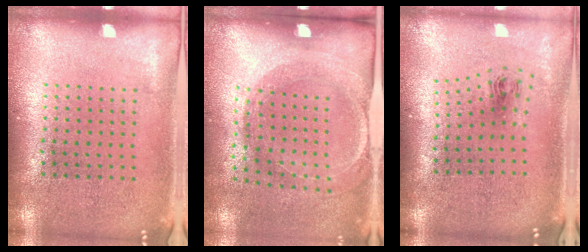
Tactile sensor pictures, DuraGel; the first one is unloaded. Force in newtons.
{"total": 1.6, "press": 1.4, "slide": 0.8}
{"total": 1.0, "press": 0.5, "slide": 0.9}